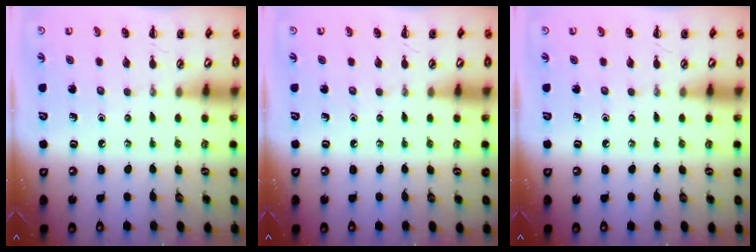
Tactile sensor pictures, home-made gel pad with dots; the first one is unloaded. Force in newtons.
{"total": 0.0}
{"total": 0.0}